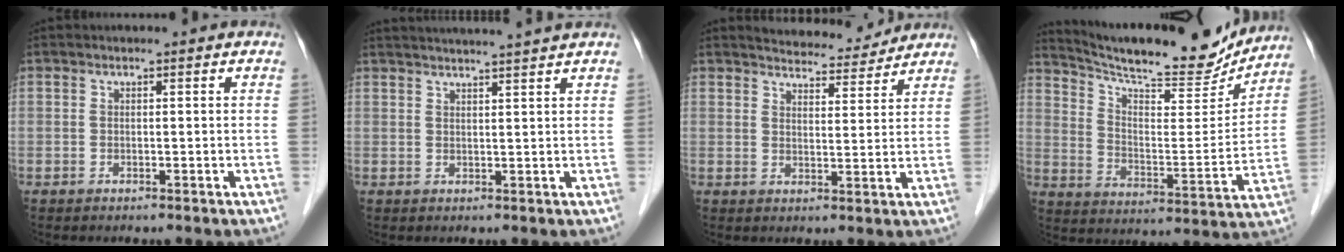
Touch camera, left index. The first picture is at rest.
{"total": 9.9, "force": [9.1, -1.6, 3.5], "torque": [-0.050, 0.010, 0.119]}
{"total": 7.9, "force": [7.7, 1.4, 1.3], "torque": [-0.020, 0.001, 0.102]}
{"total": 20.2, "force": [18.9, 2.6, 6.8], "torque": [-0.120, -0.029, 0.277]}